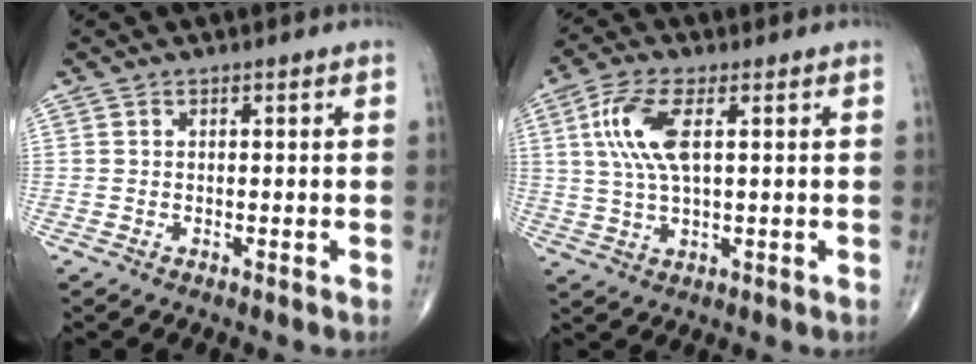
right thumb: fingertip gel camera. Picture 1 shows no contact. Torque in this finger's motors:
{"motor_torque": [0.43, 2.37, 1.26, 0.20, 0.46]}